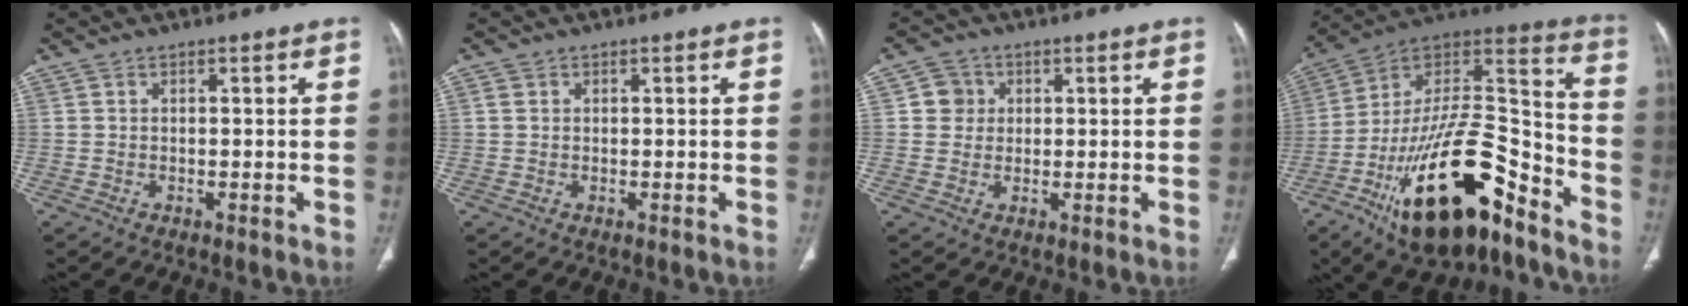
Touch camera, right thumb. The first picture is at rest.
{"total": 1.0, "force": [0.4, 0.9, 0.4], "torque": [0.000, 0.000, 0.006]}
{"total": 4.1, "force": [0.9, 3.9, 0.7], "torque": [0.013, 0.002, 0.011]}
{"total": 28.8, "force": [-15.5, 11.9, 21.1], "torque": [-0.339, 0.079, -0.254]}